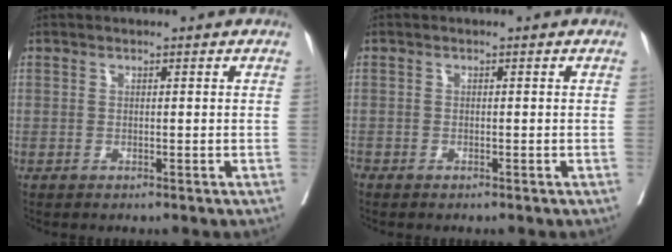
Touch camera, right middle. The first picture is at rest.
{"total": 0.7, "force": [-0.6, 0.4, 0.0], "torque": [-0.001, 0.002, -0.012]}